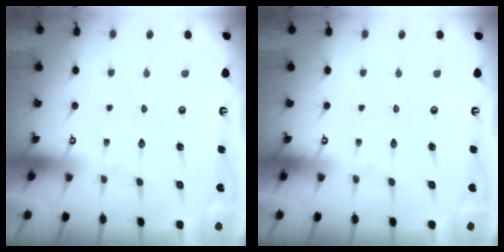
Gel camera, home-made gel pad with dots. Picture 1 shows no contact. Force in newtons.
{"total": 0.0}